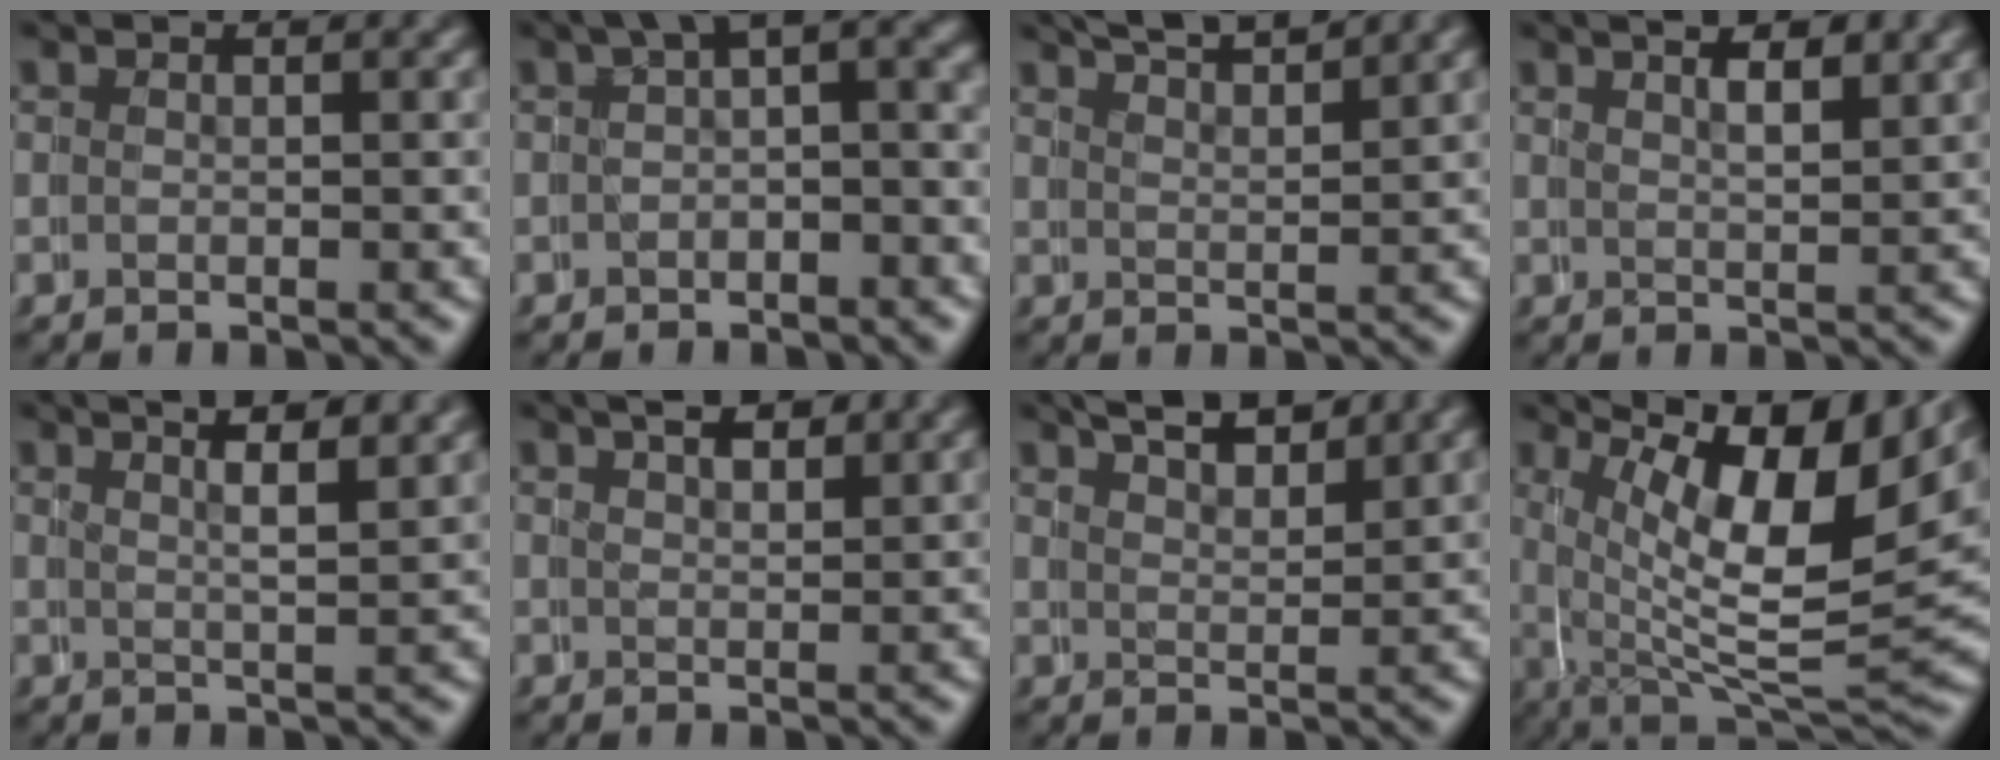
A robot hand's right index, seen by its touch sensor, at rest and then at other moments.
{"total": 4.5, "force": [1.2, 2.4, 3.6], "torque": [-0.041, 0.013, 0.006]}
{"total": 6.3, "force": [5.4, 1.6, 2.7], "torque": [-0.048, 0.013, 0.080]}
{"total": 4.7, "force": [3.0, 2.0, 3.1], "torque": [-0.035, 0.010, 0.039]}
{"total": 4.7, "force": [3.5, 1.0, 3.0], "torque": [-0.043, 0.013, 0.047]}
{"total": 4.8, "force": [3.3, 2.4, 2.6], "torque": [-0.026, 0.010, 0.040]}
{"total": 6.0, "force": [4.7, 2.3, 2.9], "torque": [-0.047, 0.006, 0.067]}
{"total": 14.4, "force": [4.7, 6.6, 11.9], "torque": [-0.177, -0.004, 0.072]}